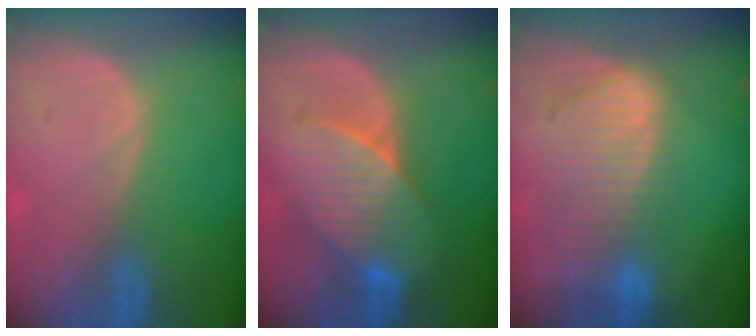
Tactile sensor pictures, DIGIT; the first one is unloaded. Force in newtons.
{"total": 7.3, "press": 7.2, "slide": 1.2}
{"total": 9.2, "press": 8.1, "slide": 4.4}